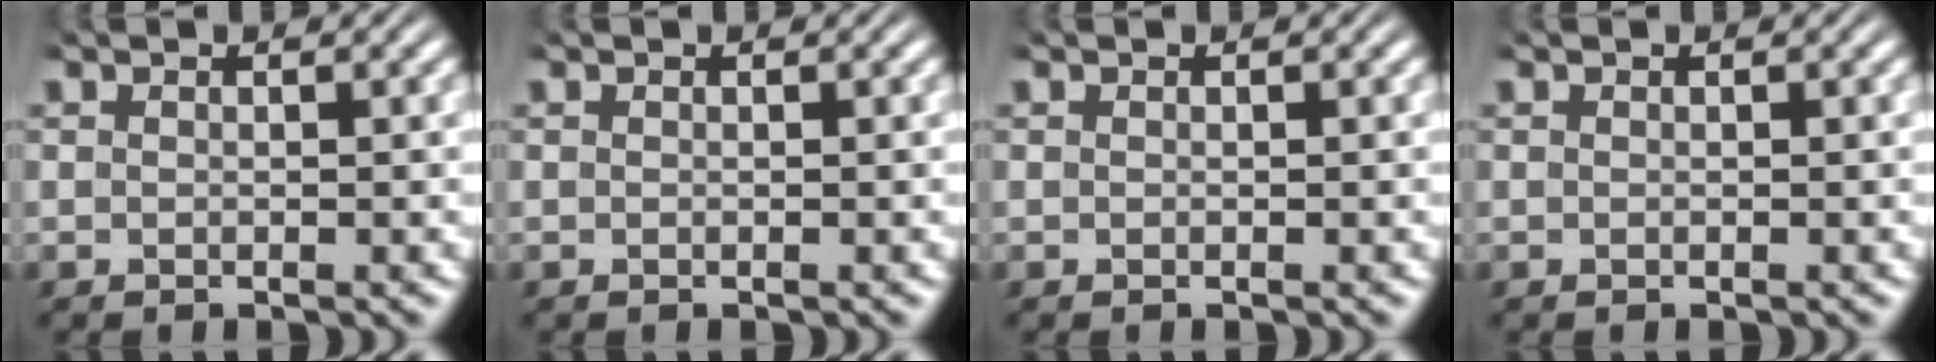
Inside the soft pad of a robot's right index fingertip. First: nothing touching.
{"total": 0.0}
{"total": 0.0}
{"total": 0.0}